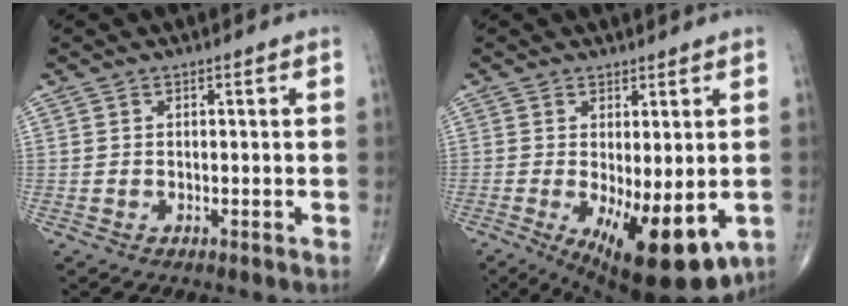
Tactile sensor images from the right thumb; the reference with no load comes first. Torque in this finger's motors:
{"motor_torque": [-0.03, 1.04, 0.03, -0.34, 0.15]}